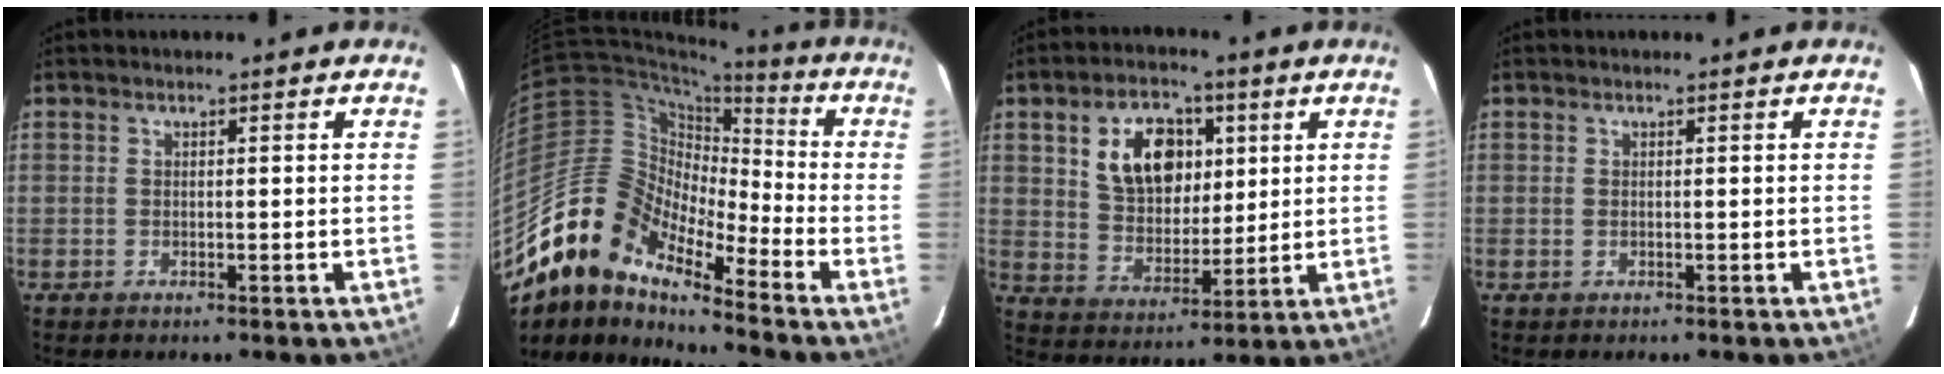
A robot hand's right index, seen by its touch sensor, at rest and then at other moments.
{"total": 16.6, "force": [-13.6, 5.6, 7.8], "torque": [-0.125, 0.000, -0.279]}
{"total": 12.6, "force": [4.2, 8.3, 8.5], "torque": [-0.157, 0.021, 0.086]}
{"total": 0.0}